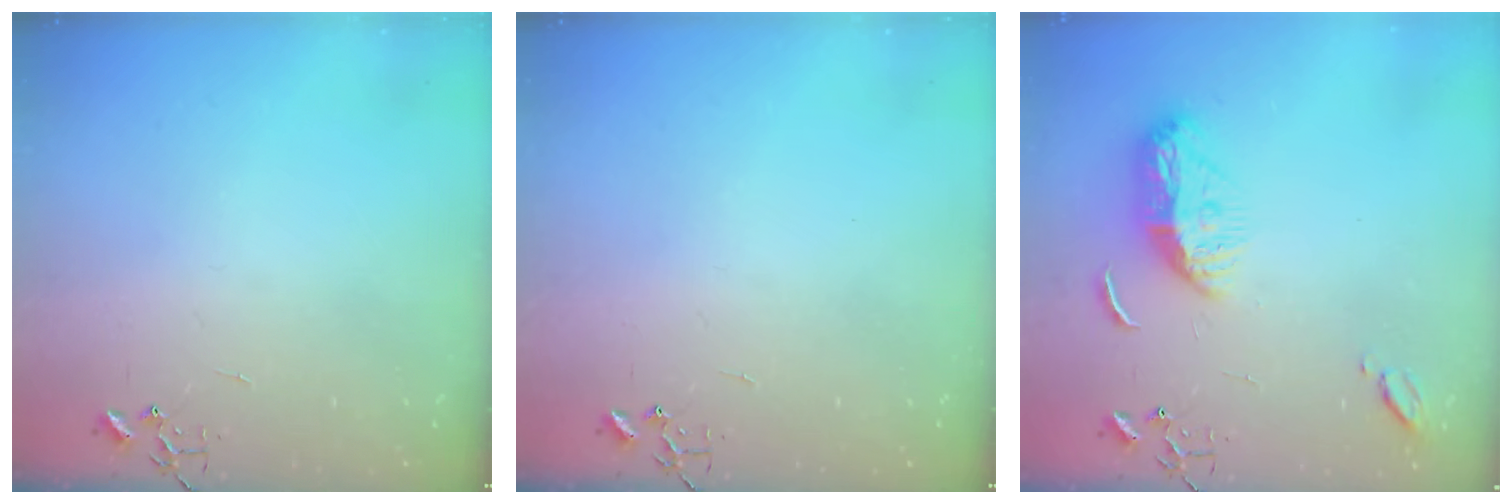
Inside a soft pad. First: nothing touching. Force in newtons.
{"total": 0.0}
{"total": 11.6, "press": 11.6, "slide": 1.0}